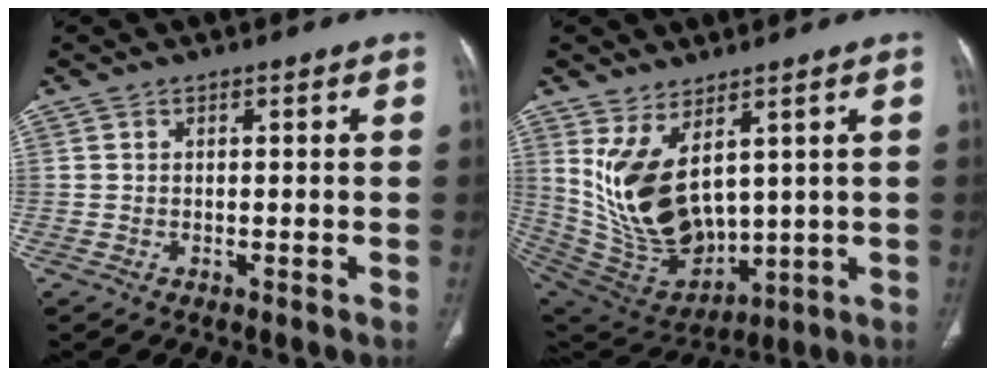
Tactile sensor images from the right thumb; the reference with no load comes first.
{"total": 16.1, "force": [4.8, 9.0, 12.4], "torque": [-0.218, -0.034, 0.129]}